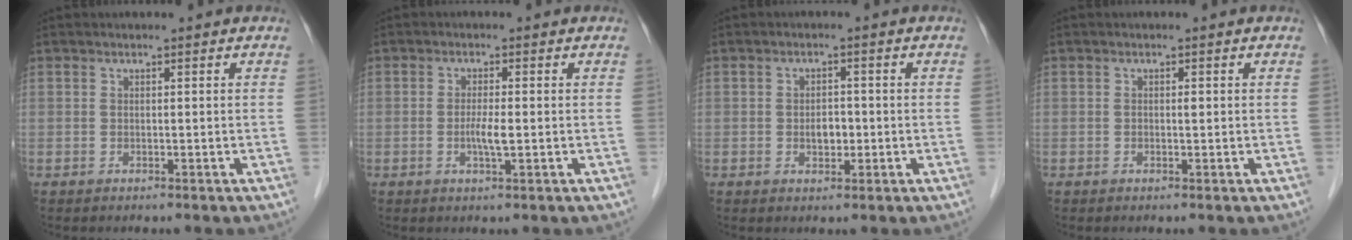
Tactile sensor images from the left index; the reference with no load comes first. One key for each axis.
{"total": 2.6, "fx": -0.5, "fy": 0.4, "fz": 2.6, "tx": -0.045, "ty": -0.005, "tz": -0.008}
{"total": 2.7, "fx": -0.6, "fy": 1.8, "fz": 1.9, "tx": -0.024, "ty": 0.000, "tz": -0.005}
{"total": 0.5, "fx": -0.1, "fy": 0.3, "fz": 0.5, "tx": -0.004, "ty": -0.004, "tz": -0.003}